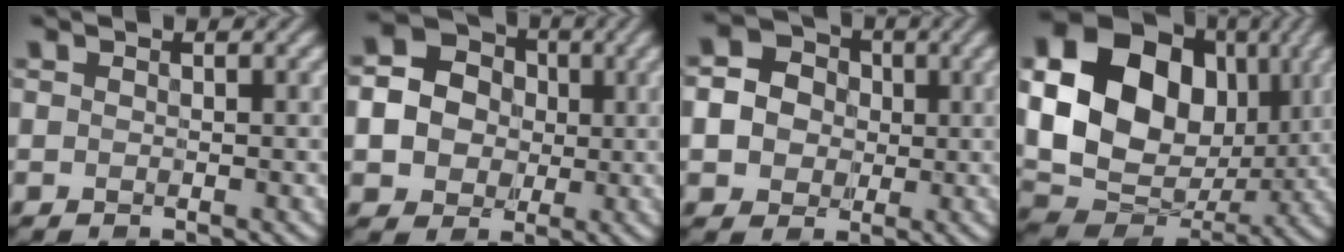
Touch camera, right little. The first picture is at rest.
{"total": 6.8, "force": [-0.2, 6.3, 2.7], "torque": [-0.060, 0.020, -0.013]}
{"total": 4.6, "force": [-0.4, 4.2, 1.9], "torque": [-0.049, 0.012, -0.016]}
{"total": 18.8, "force": [3.2, 14.7, 11.3], "torque": [-0.232, 0.018, 0.065]}